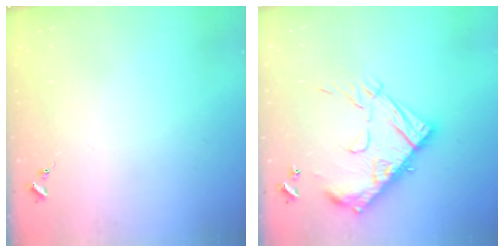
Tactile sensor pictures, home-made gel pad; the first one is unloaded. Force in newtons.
{"total": 19.3, "press": 19.2, "slide": 1.6}